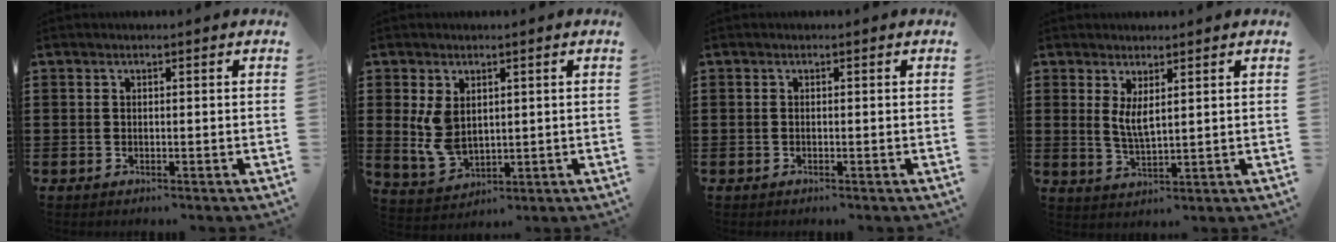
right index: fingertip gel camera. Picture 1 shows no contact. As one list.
[{"total": 5.6, "force": [1.5, 3.8, 3.9], "torque": [-0.104, 0.000, 0.025]}, {"total": 0.0}, {"total": 3.6, "force": [1.6, 1.2, 3.1], "torque": [-0.064, 0.001, 0.029]}]